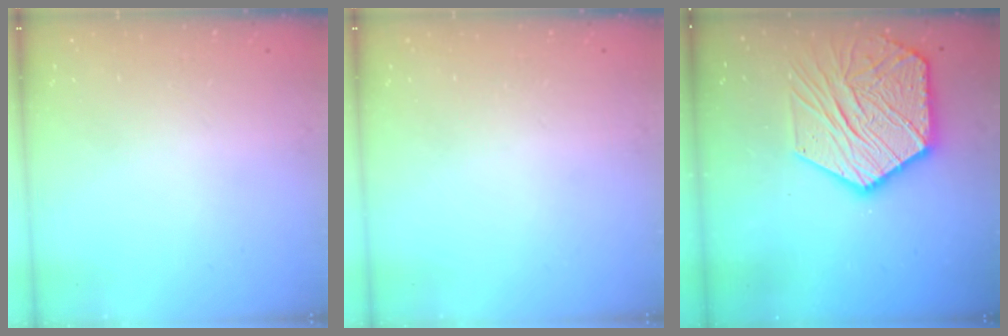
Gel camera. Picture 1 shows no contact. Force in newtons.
{"total": 0.0}
{"total": 19.9, "press": 19.8, "slide": 1.8}